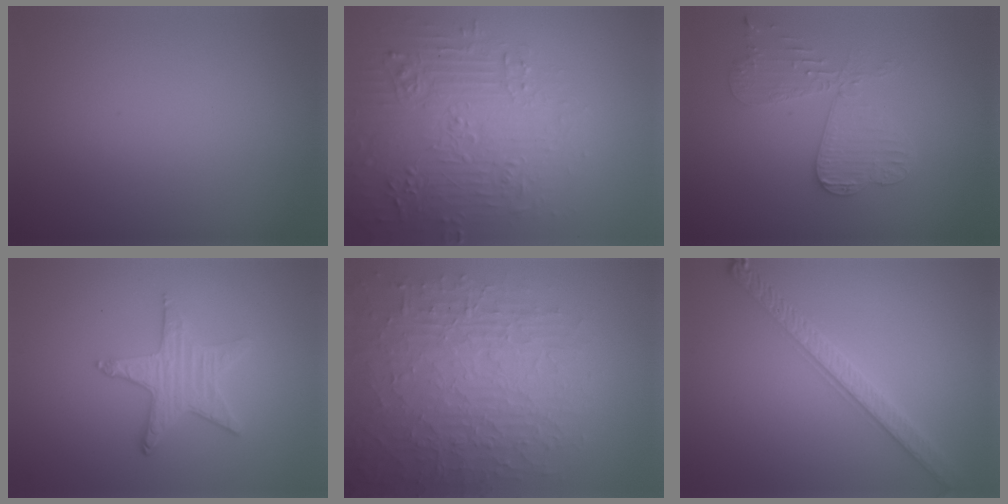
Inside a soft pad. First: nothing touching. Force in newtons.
{"total": 5.2, "press": 5.1, "slide": 1.3}
{"total": 3.5, "press": 3.4, "slide": 0.5}
{"total": 3.2, "press": 3.0, "slide": 1.2}
{"total": 9.0, "press": 6.2, "slide": 6.5}
{"total": 3.3, "press": 3.3, "slide": 0.3}